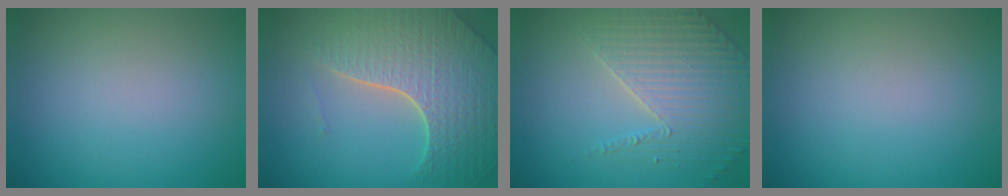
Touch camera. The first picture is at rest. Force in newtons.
{"total": 8.4, "press": 5.8, "slide": 6.0}
{"total": 3.7, "press": 3.7, "slide": 0.7}
{"total": 0.0}